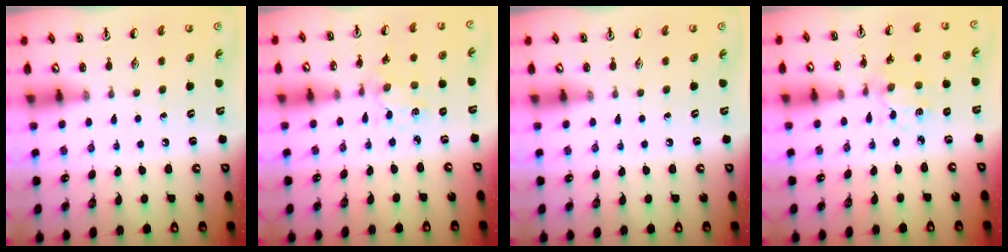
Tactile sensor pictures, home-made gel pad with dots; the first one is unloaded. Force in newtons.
{"total": 1.3, "press": 1.3, "slide": 0.1}
{"total": 0.0}
{"total": 1.9, "press": 1.9, "slide": 0.2}